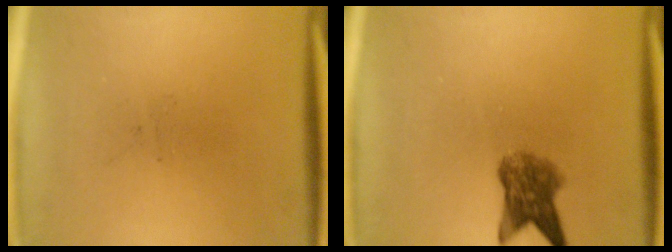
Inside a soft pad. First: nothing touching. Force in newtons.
{"total": 5.1}